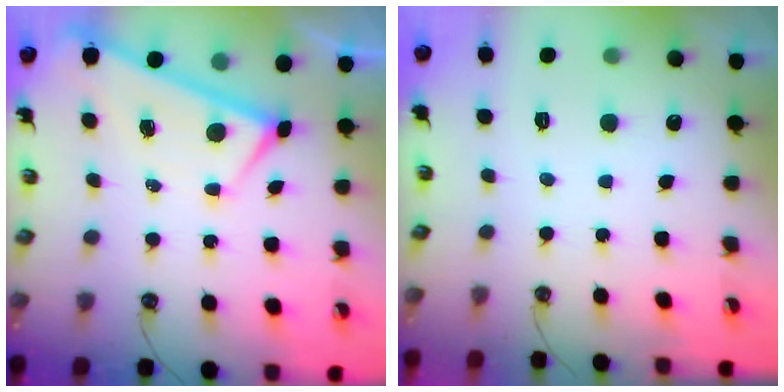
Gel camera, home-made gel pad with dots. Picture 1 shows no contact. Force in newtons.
{"total": 0.0}